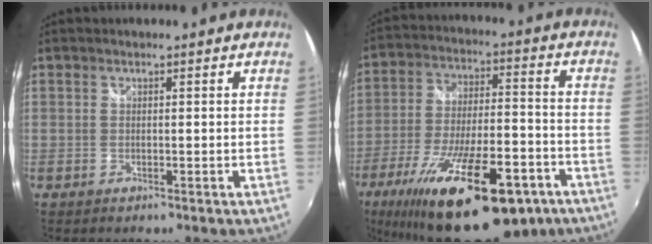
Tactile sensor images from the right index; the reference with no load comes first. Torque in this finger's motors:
{"motor_torque": [2.14, 0.00, 1.05, 0.21]}